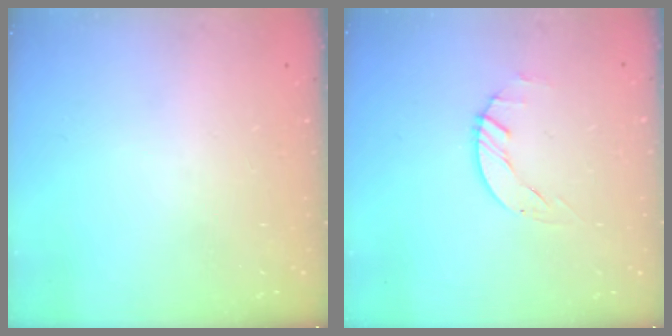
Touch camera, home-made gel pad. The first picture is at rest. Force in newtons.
{"total": 1.5, "press": 1.4, "slide": 0.3}